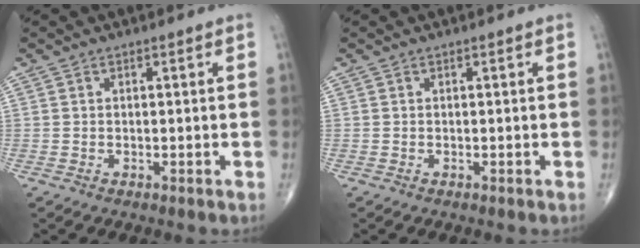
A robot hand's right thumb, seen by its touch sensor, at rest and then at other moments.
{"total": 0.0}